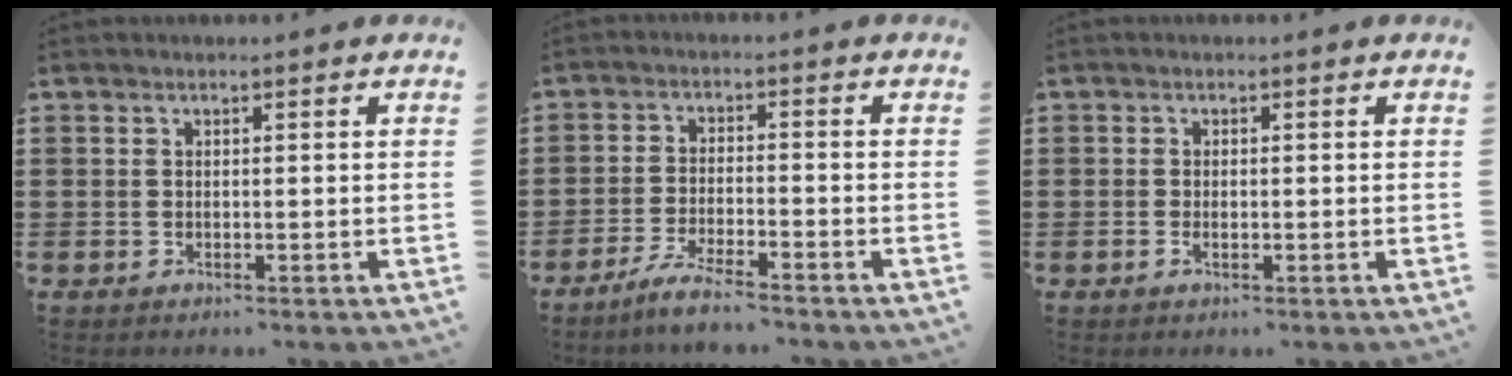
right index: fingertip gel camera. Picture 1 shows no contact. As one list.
[{"total": 4.4, "force": [-4.0, -0.1, 1.7], "torque": [-0.043, -0.006, -0.080]}, {"total": 1.0, "force": [-0.3, 0.5, 0.8], "torque": [-0.016, -0.003, -0.005]}]